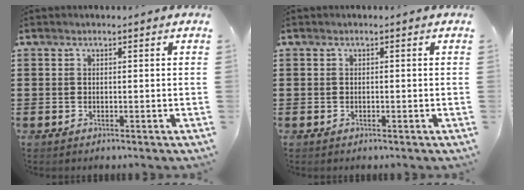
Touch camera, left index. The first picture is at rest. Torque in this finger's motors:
{"motor_torque": [-0.24, 0.02, -0.01, 0.00]}